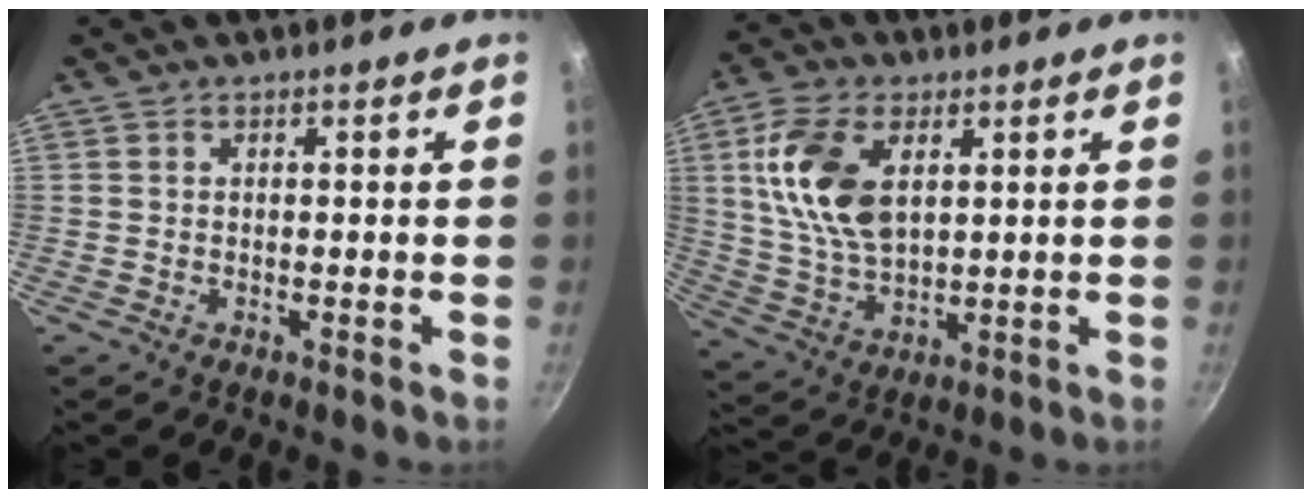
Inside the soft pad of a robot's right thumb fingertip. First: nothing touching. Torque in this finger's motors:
{"motor_torque": [-0.69, 1.66, 0.80, 1.11, 0.12]}